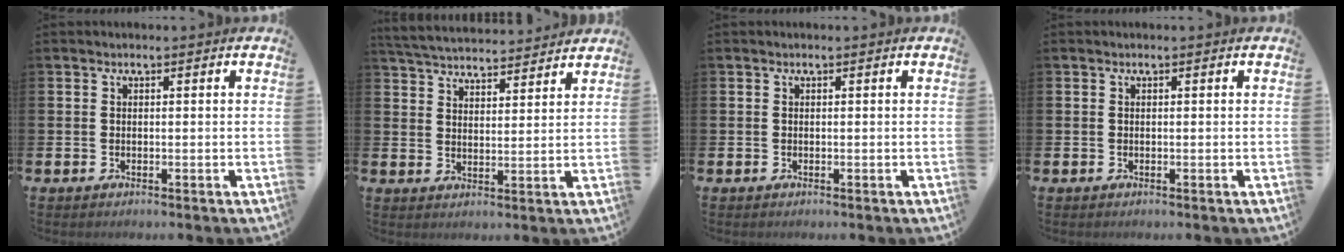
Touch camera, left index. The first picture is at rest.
{"total": 5.0, "force": [4.9, 0.6, 0.3], "torque": [-0.033, -0.028, 0.089]}
{"total": 0.0}
{"total": 0.0}